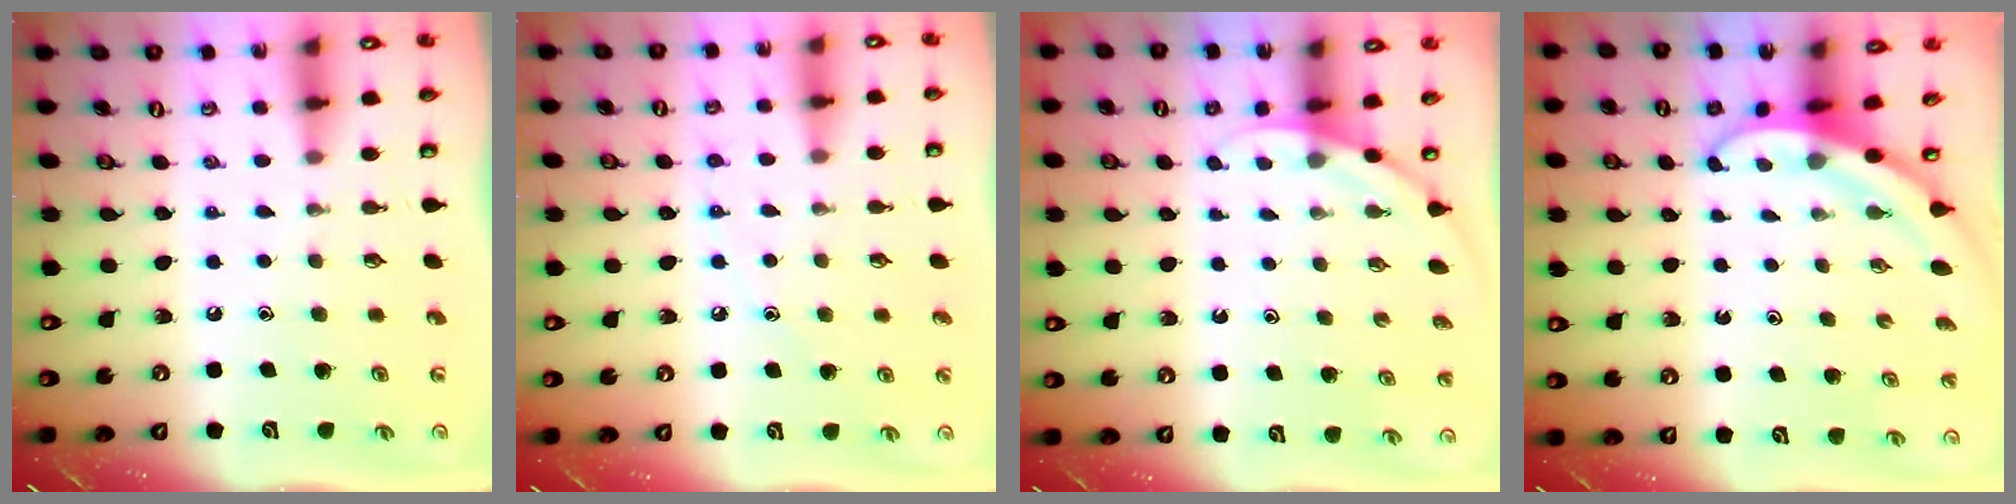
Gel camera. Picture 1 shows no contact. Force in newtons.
{"total": 5.3, "press": 5.3, "slide": 0.2}
{"total": 3.2, "press": 3.2, "slide": 0.2}
{"total": 3.5, "press": 3.5, "slide": 0.1}